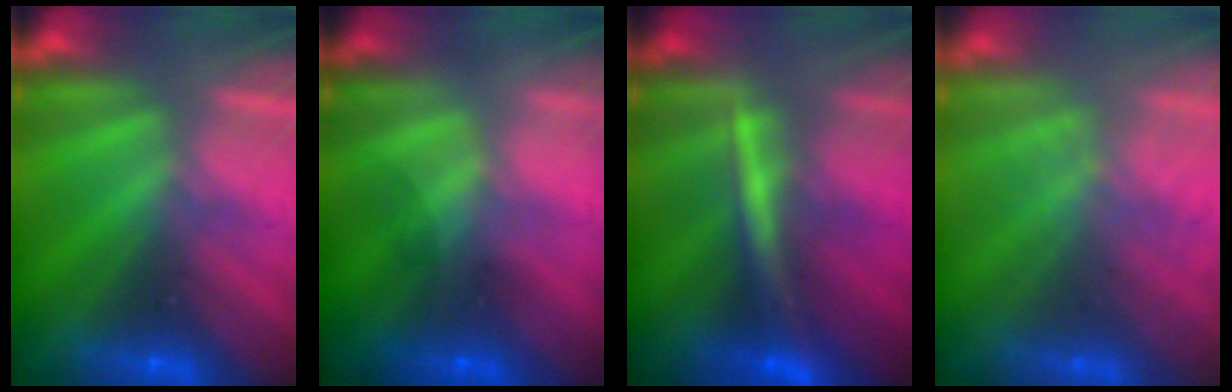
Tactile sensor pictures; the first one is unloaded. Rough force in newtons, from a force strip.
{"total": 1.6}
{"total": 2.4}
{"total": 1.7}